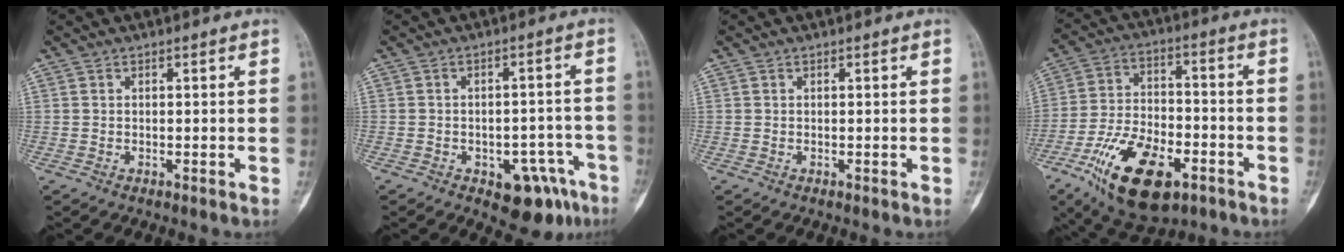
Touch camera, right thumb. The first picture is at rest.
{"total": 9.7, "force": [-5.3, 5.1, 6.3], "torque": [-0.043, 0.040, -0.062]}
{"total": 0.0}
{"total": 18.9, "force": [-9.2, 9.5, 13.5], "torque": [-0.228, 0.040, -0.152]}